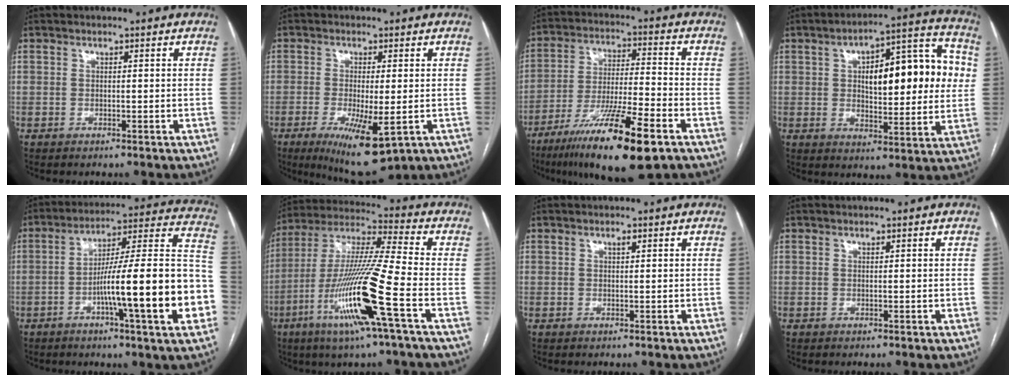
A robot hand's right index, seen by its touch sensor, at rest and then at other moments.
{"total": 9.8, "force": [-3.7, 2.2, 8.8], "torque": [-0.145, -0.025, -0.050]}
{"total": 17.4, "force": [-10.2, 1.6, 14.0], "torque": [-0.245, -0.039, -0.177]}
{"total": 18.5, "force": [3.1, 6.3, 17.1], "torque": [-0.238, 0.036, 0.047]}
{"total": 22.1, "force": [-6.2, 0.8, 21.2], "torque": [-0.259, 0.013, -0.093]}
{"total": 18.3, "force": [-6.9, -0.5, 16.9], "torque": [-0.350, -0.021, -0.135]}
{"total": 0.6, "force": [0.4, 0.1, 0.5], "torque": [-0.011, 0.000, 0.005]}
{"total": 0.0}